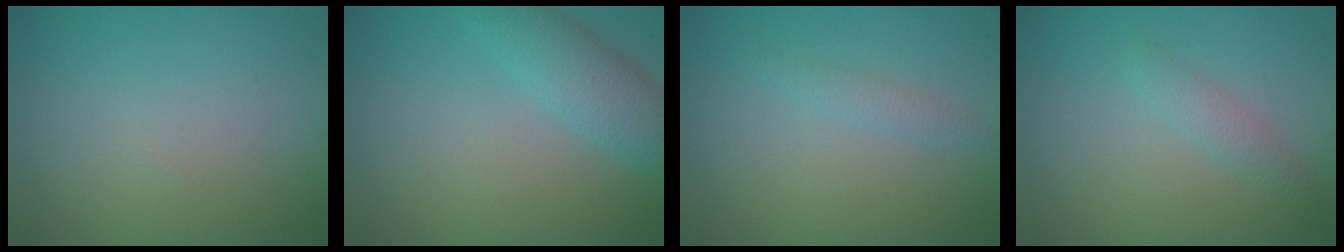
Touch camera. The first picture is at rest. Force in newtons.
{"total": 4.0, "press": 4.0, "slide": 0.1}
{"total": 1.1, "press": 1.1, "slide": 0.0}
{"total": 1.4, "press": 1.4, "slide": 0.0}